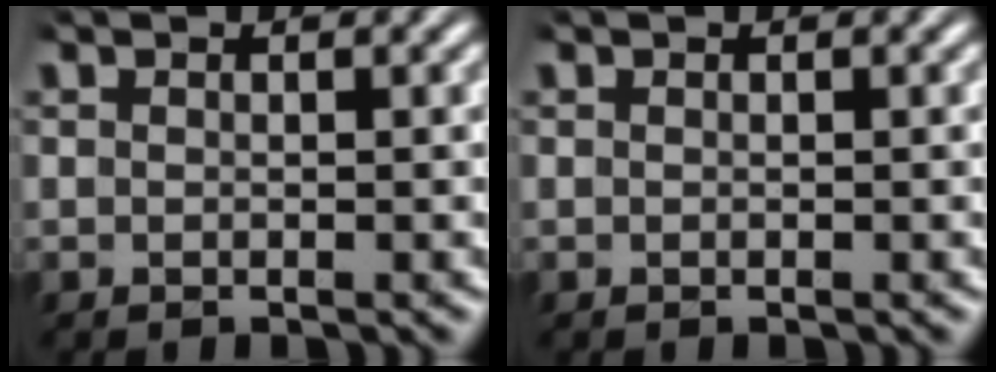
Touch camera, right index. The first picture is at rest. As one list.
[{"total": 0.0}]